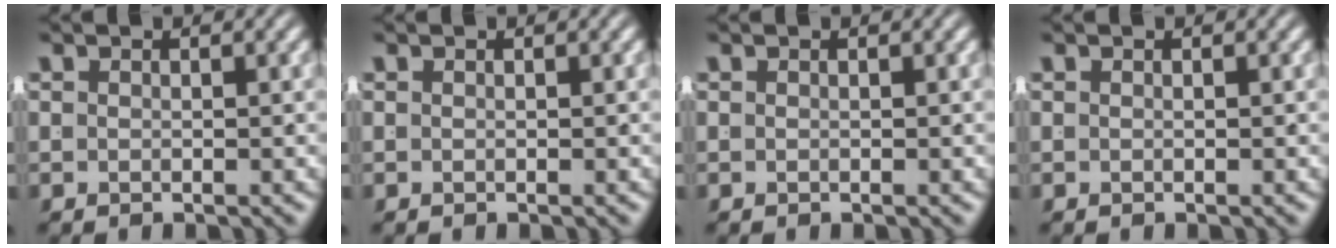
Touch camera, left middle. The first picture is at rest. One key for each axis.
{"total": 0.0}
{"total": 0.0}
{"total": 0.0}